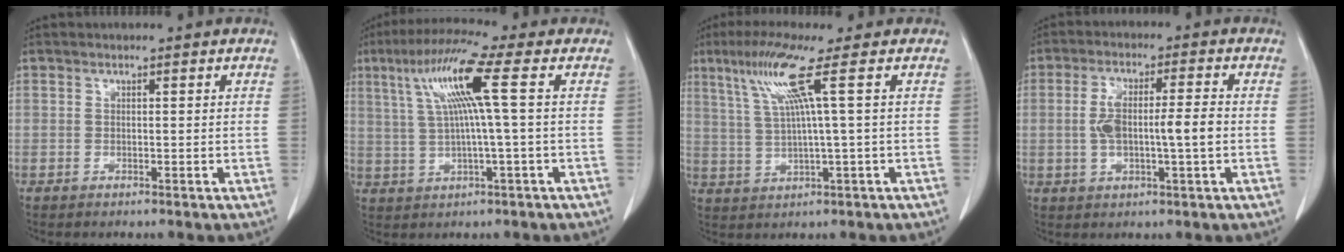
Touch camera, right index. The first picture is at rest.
{"total": 10.8, "force": [2.6, -0.6, 10.4], "torque": [-0.203, 0.025, 0.052]}
{"total": 8.4, "force": [3.2, -1.5, 7.6], "torque": [-0.152, 0.015, 0.073]}
{"total": 8.8, "force": [-0.6, 1.9, 8.6], "torque": [-0.166, 0.015, -0.008]}